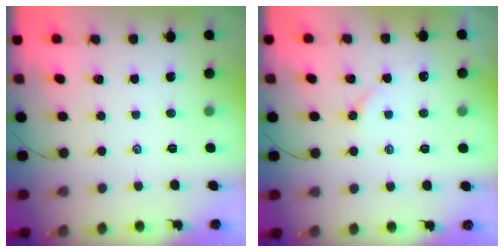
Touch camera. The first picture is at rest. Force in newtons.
{"total": 3.9, "press": 3.9, "slide": 0.6}